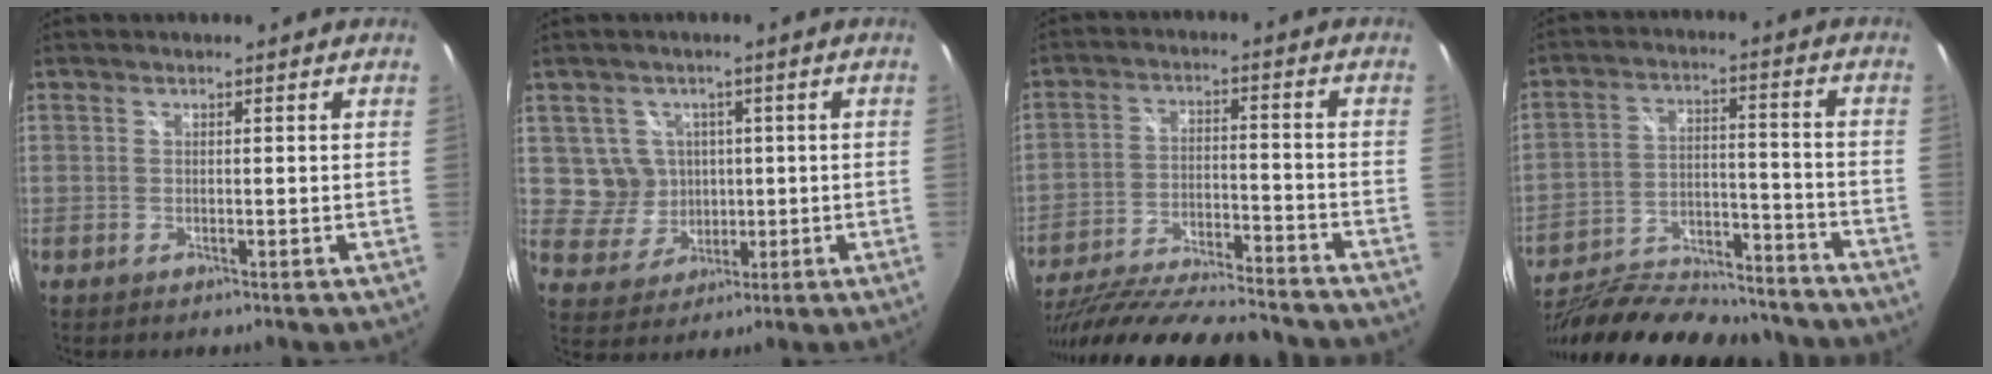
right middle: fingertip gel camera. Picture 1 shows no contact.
{"total": 5.9, "force": [0.8, 5.8, 0.9], "torque": [-0.029, 0.011, 0.026]}
{"total": 25.8, "force": [-22.3, 4.4, 12.2], "torque": [-0.229, -0.057, -0.342]}
{"total": 29.0, "force": [-24.3, 8.3, 13.4], "torque": [-0.249, -0.020, -0.352]}